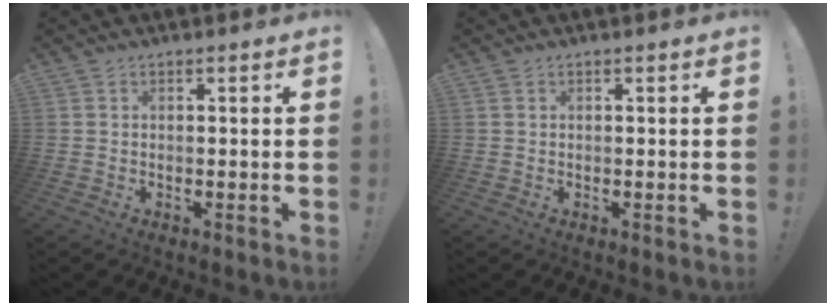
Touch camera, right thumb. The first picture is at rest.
{"total": 0.0}